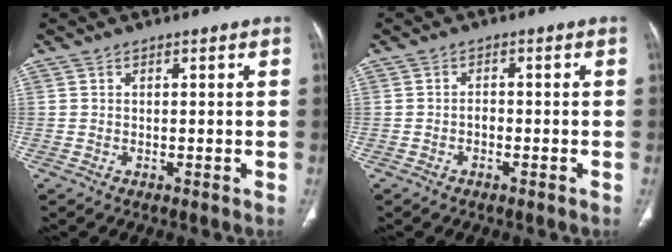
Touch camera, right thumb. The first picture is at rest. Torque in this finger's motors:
{"motor_torque": [0.38, 0.03, -0.14, -0.39, 0.02]}